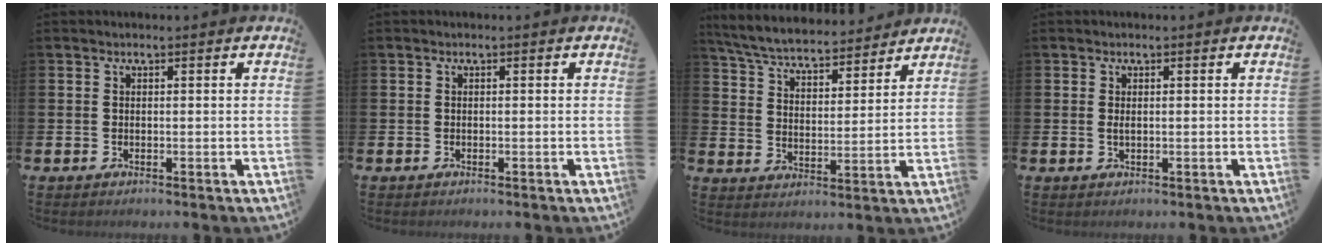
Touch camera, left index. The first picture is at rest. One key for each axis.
{"total": 0.0}
{"total": 6.3, "fx": 6.1, "fy": 1.0, "fz": 1.5, "tx": -0.062, "ty": -0.045, "tz": 0.104}
{"total": 0.7, "fx": 0.1, "fy": 0.2, "fz": 0.7, "tx": -0.011, "ty": 0.001, "tz": 0.000}